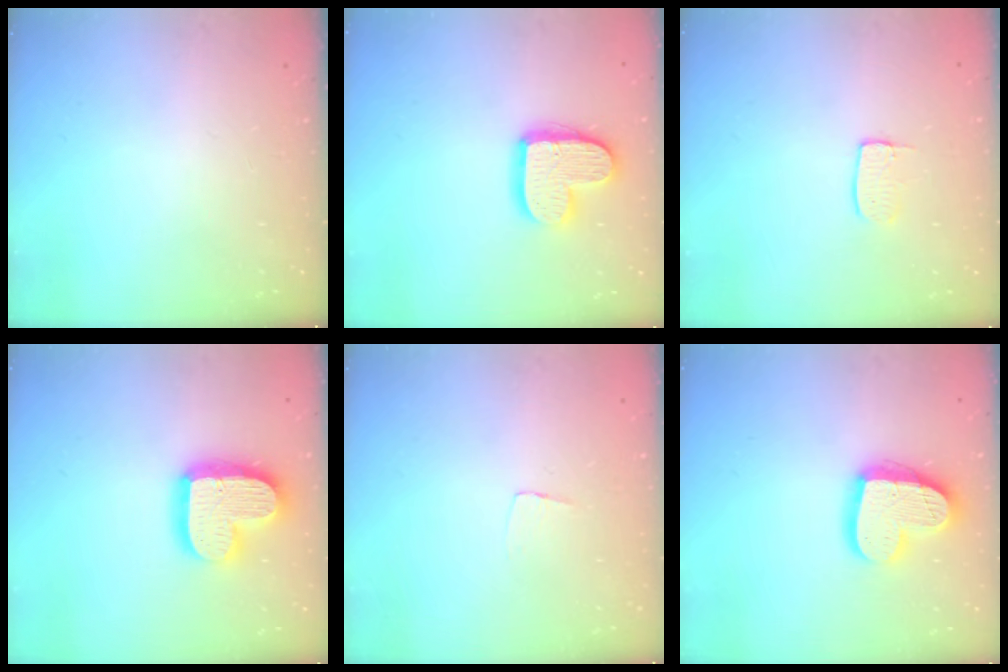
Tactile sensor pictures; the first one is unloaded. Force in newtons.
{"total": 14.2, "press": 14.2, "slide": 1.1}
{"total": 4.8, "press": 4.8, "slide": 0.3}
{"total": 17.8, "press": 17.8, "slide": 1.3}
{"total": 3.3, "press": 3.3, "slide": 0.2}
{"total": 17.2, "press": 17.1, "slide": 1.5}